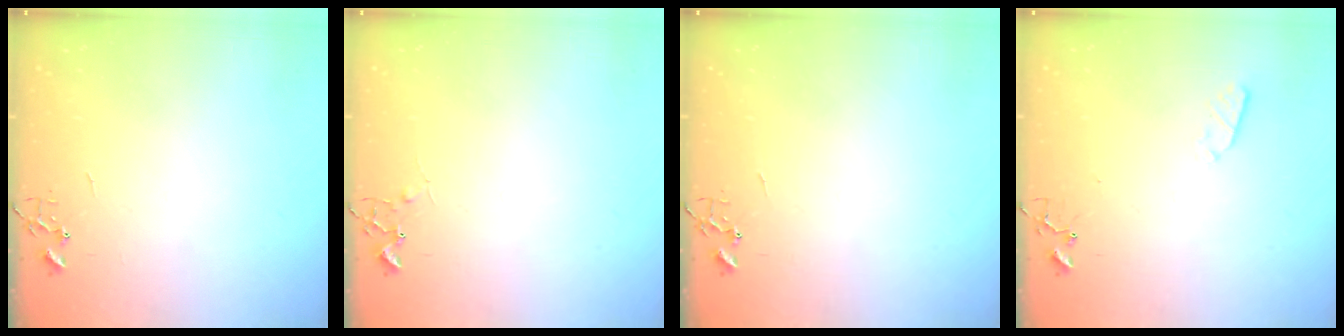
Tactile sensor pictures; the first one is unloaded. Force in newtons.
{"total": 5.4, "press": 5.3, "slide": 0.8}
{"total": 0.0}
{"total": 3.2, "press": 3.1, "slide": 0.5}